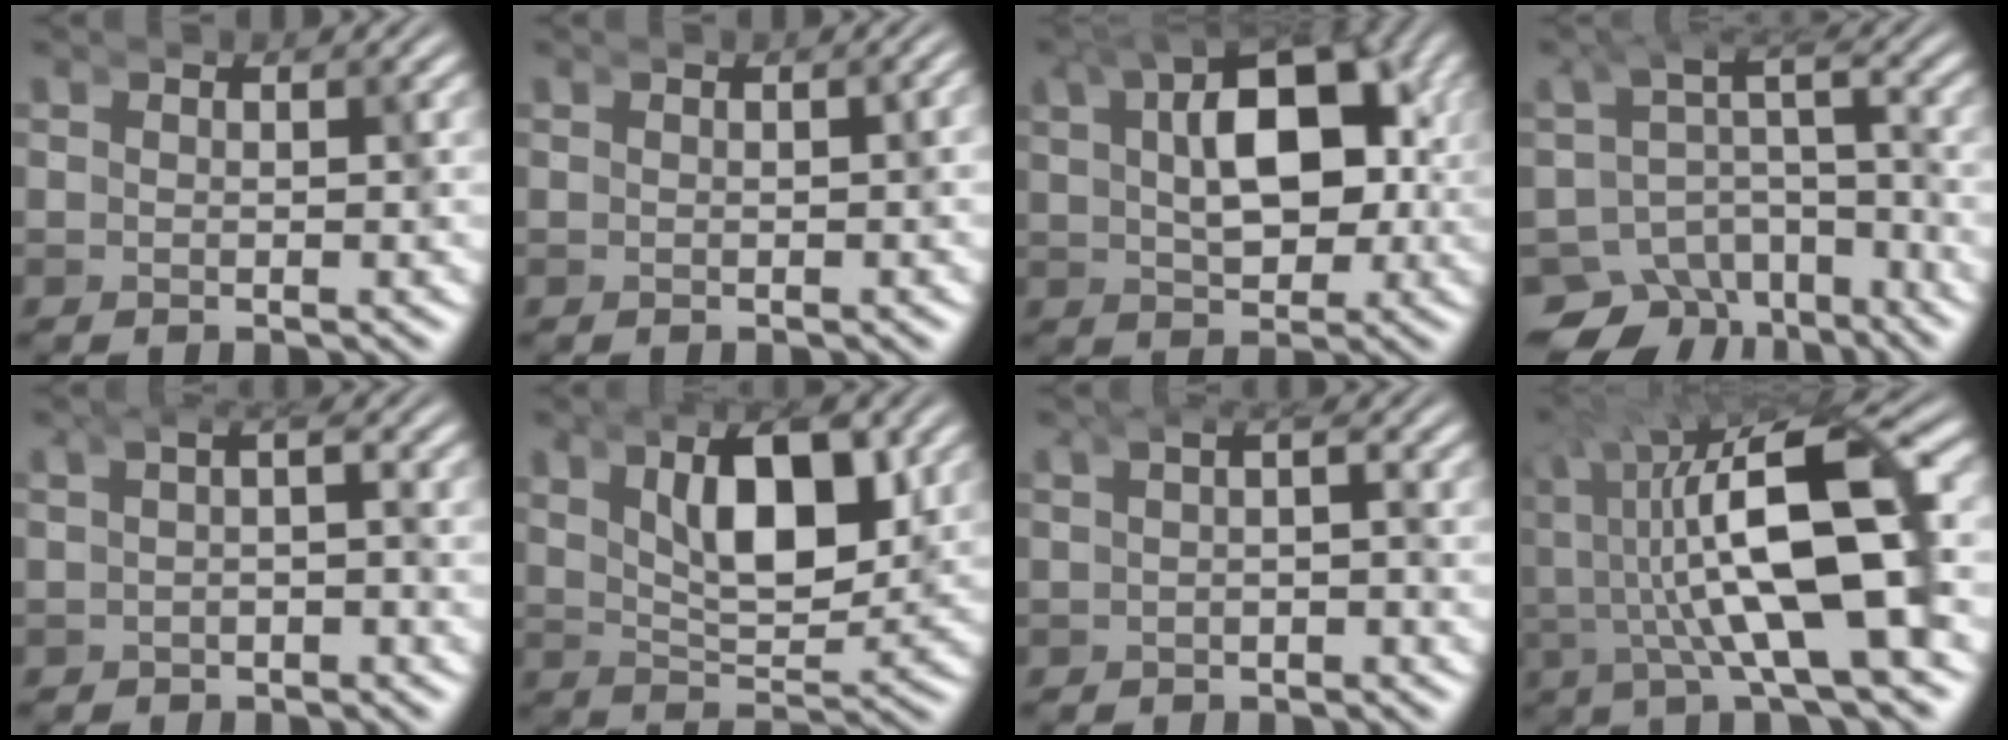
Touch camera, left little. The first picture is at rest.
{"total": 0.0}
{"total": 7.4, "force": [1.5, 3.8, 6.1], "torque": [-0.095, -0.005, 0.023]}
{"total": 9.7, "force": [-6.7, 6.2, 3.5], "torque": [-0.053, -0.038, -0.113]}
{"total": 2.1, "force": [-0.4, 1.4, 1.5], "torque": [-0.022, -0.004, -0.010]}
{"total": 7.0, "force": [1.2, 3.6, 5.9], "torque": [-0.094, -0.011, 0.018]}
{"total": 1.9, "force": [-0.2, 1.2, 1.5], "torque": [-0.018, 0.001, -0.008]}
{"total": 9.5, "force": [-2.7, 3.4, 8.5], "torque": [-0.139, -0.011, -0.045]}